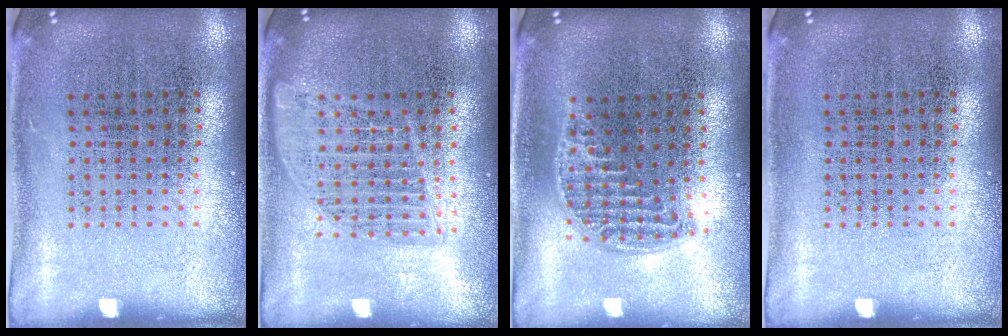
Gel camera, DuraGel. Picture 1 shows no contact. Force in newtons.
{"total": 1.5, "press": 1.4, "slide": 0.7}
{"total": 1.2, "press": 1.1, "slide": 0.5}
{"total": 0.0}